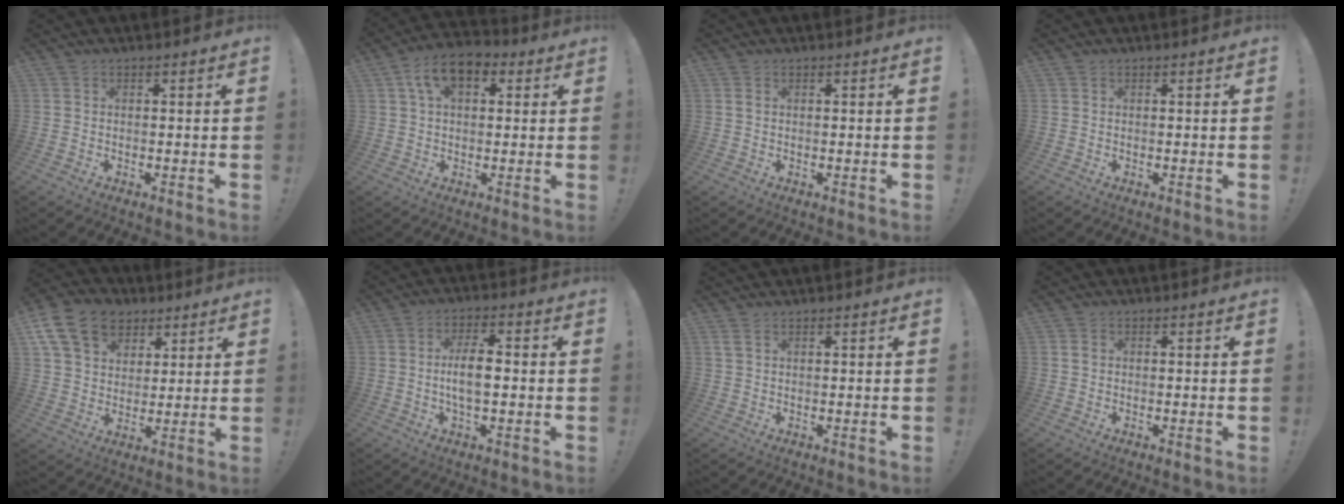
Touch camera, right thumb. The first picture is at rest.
{"total": 10.0, "force": [3.8, 5.9, 7.1], "torque": [-0.121, 0.007, 0.072]}
{"total": 0.8, "force": [0.3, 0.4, 0.6], "torque": [-0.006, -0.001, 0.005]}
{"total": 0.0}
{"total": 16.2, "force": [8.1, 11.7, 7.7], "torque": [-0.117, -0.037, 0.157]}
{"total": 7.9, "force": [-0.7, 3.0, 7.2], "torque": [-0.136, 0.001, -0.020]}
{"total": 1.8, "force": [1.2, 0.5, 1.3], "torque": [-0.027, 0.001, 0.023]}
{"total": 0.8, "force": [0.2, 0.6, 0.4], "torque": [-0.005, 0.001, 0.003]}